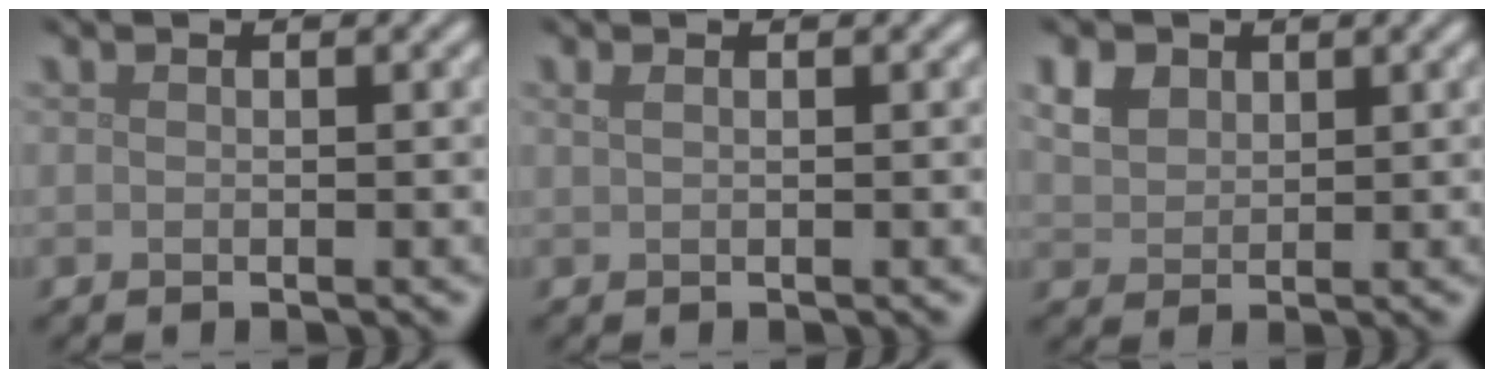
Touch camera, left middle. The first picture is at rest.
{"total": 0.8, "force": [0.4, 0.4, 0.6], "torque": [-0.011, 0.004, 0.007]}
{"total": 3.6, "force": [1.9, 2.5, 1.7], "torque": [-0.049, 0.007, 0.040]}